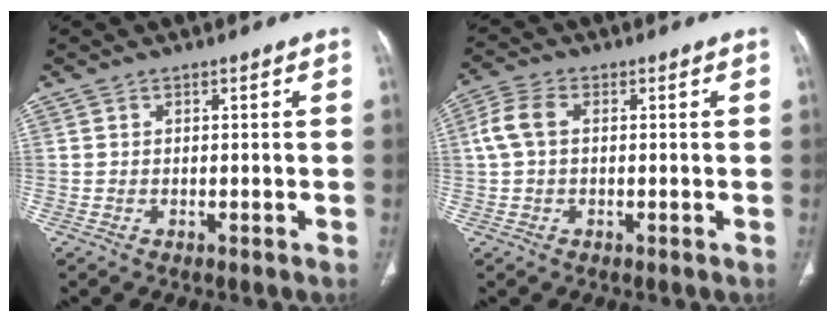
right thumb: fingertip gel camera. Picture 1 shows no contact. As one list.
[{"total": 5.1, "force": [0.6, 3.2, 3.9], "torque": [-0.094, 0.015, 0.009]}]